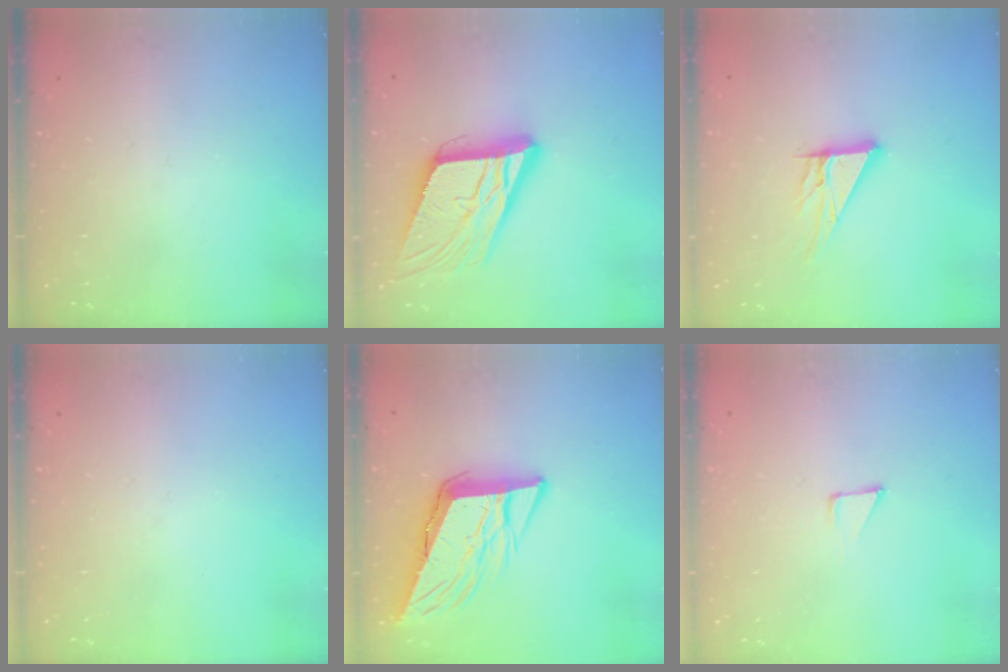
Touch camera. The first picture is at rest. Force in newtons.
{"total": 17.9, "press": 17.6, "slide": 3.3}
{"total": 10.3, "press": 10.2, "slide": 1.0}
{"total": 0.0}
{"total": 10.6, "press": 10.2, "slide": 2.8}
{"total": 4.8, "press": 4.8, "slide": 0.2}